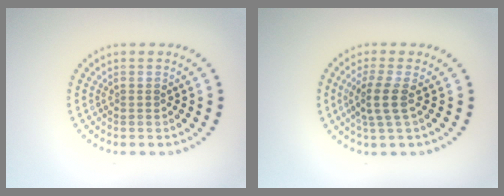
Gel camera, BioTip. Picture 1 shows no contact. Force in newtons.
{"total": 2.5, "press": 2.1, "slide": 1.5}